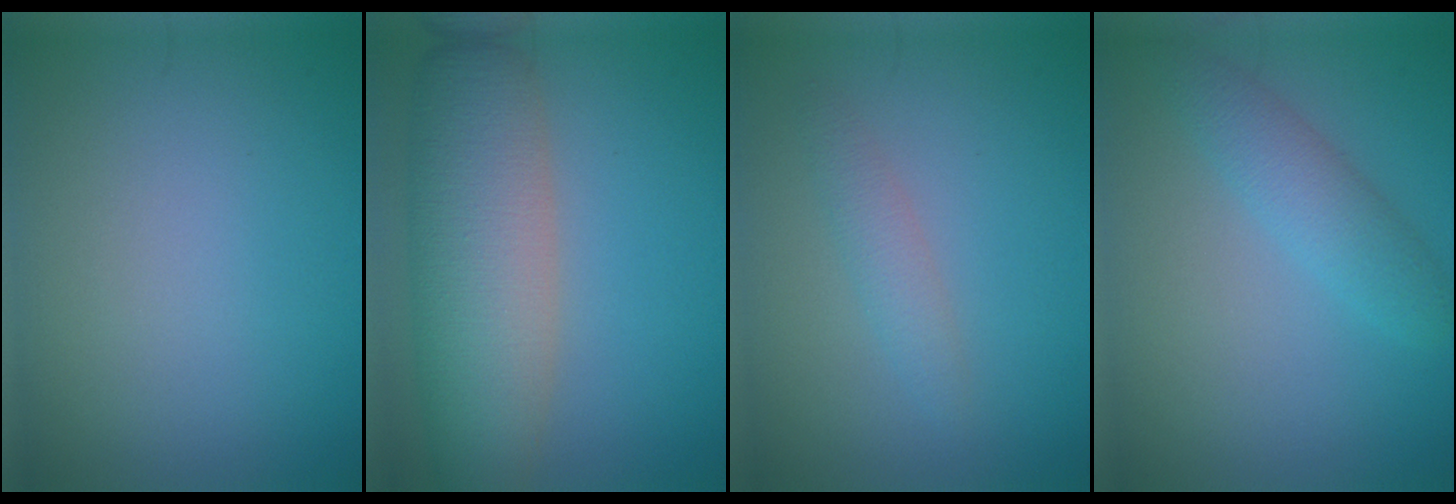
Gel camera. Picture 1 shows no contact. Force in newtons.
{"total": 8.7, "press": 8.7, "slide": 0.9}
{"total": 1.7, "press": 1.7, "slide": 0.1}
{"total": 2.8, "press": 2.8, "slide": 0.1}